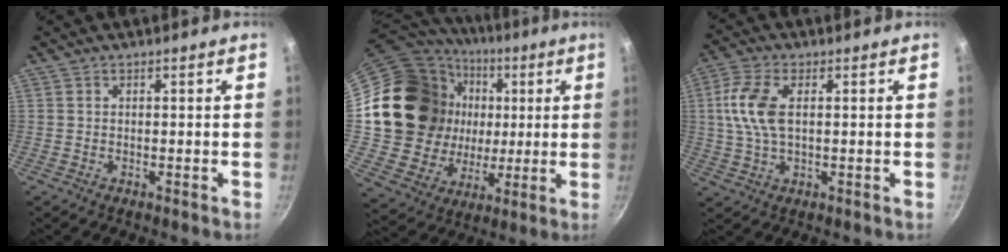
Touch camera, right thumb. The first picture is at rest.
{"total": 25.4, "force": [3.6, 21.4, 13.3], "torque": [-0.231, 0.017, 0.080]}
{"total": 8.7, "force": [1.4, 4.4, 7.4], "torque": [-0.156, 0.009, 0.022]}